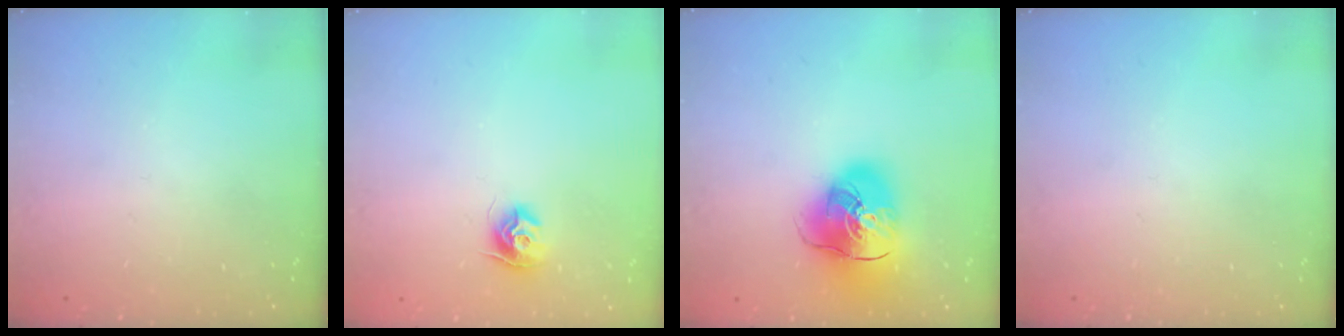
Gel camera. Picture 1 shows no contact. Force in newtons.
{"total": 8.8, "press": 8.8, "slide": 0.2}
{"total": 18.6, "press": 18.3, "slide": 3.1}
{"total": 0.0}